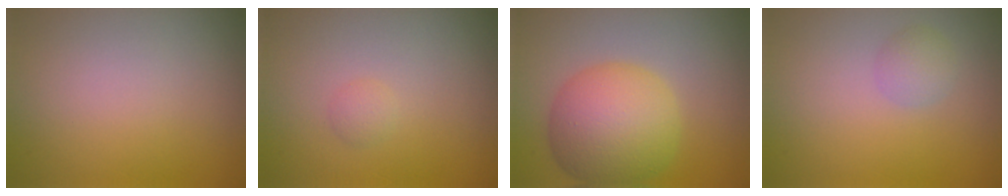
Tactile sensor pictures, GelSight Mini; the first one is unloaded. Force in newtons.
{"total": 0.8, "press": 0.8, "slide": 0.0}
{"total": 8.1, "press": 8.1, "slide": 0.1}
{"total": 1.5, "press": 1.5, "slide": 0.1}